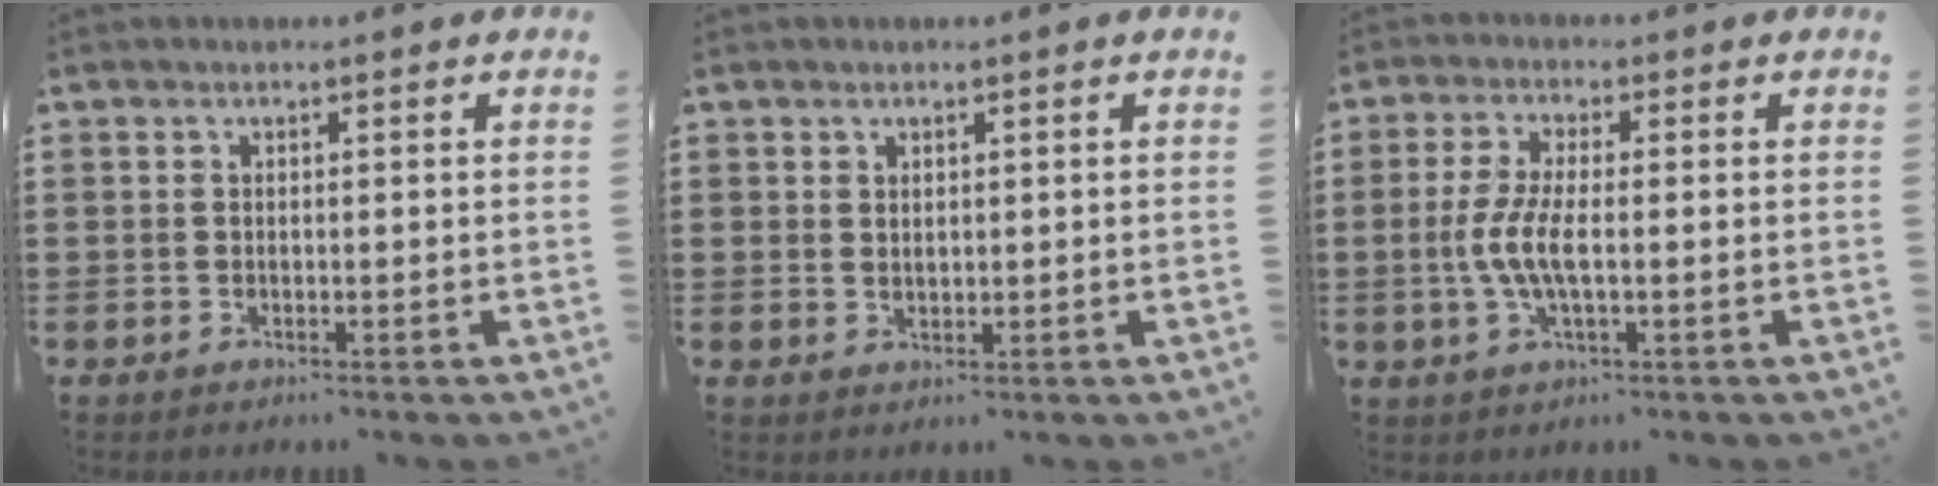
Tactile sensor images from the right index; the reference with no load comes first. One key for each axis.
{"total": 1.2, "fx": 1.0, "fy": 0.7, "fz": 0.3, "tx": -0.008, "ty": 0.003, "tz": 0.019}
{"total": 5.9, "fx": -1.0, "fy": 1.9, "fz": 5.6, "tx": -0.134, "ty": -0.008, "tz": -0.028}